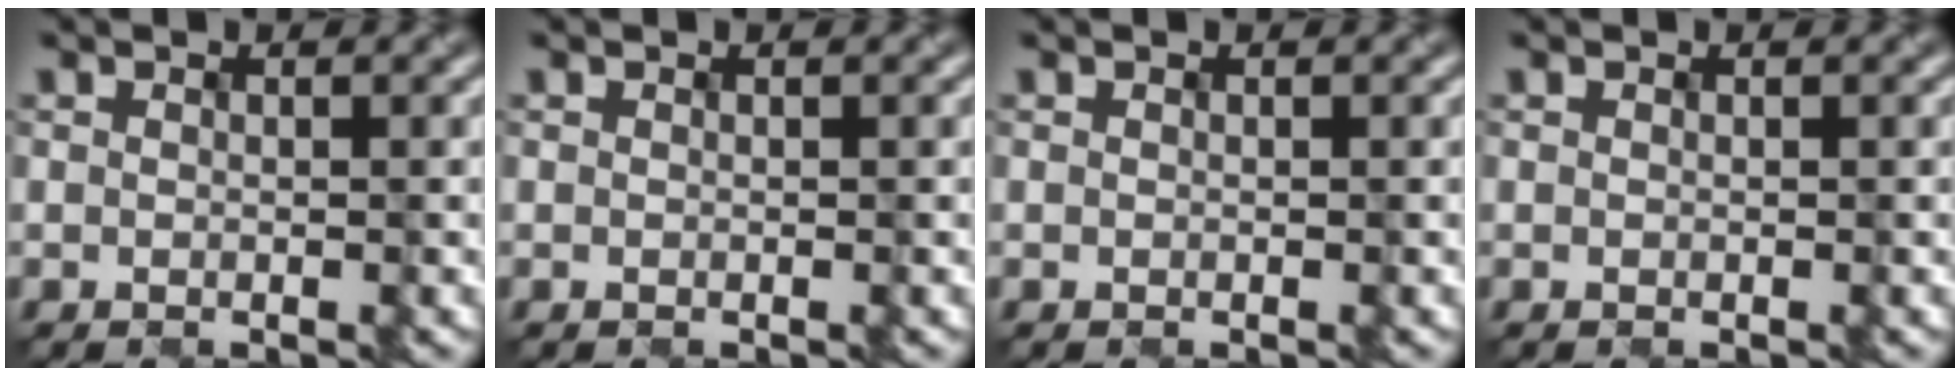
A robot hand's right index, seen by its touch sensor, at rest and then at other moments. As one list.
[{"total": 0.0}, {"total": 0.0}, {"total": 0.0}]